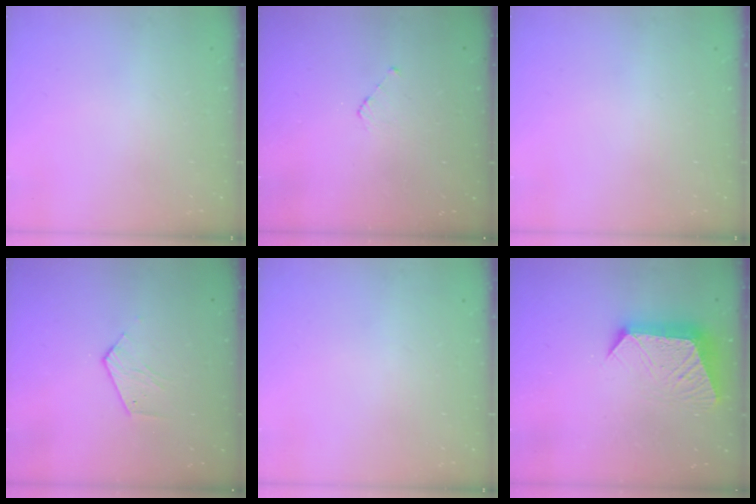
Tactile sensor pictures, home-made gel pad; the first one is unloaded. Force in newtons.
{"total": 3.9, "press": 3.9, "slide": 0.2}
{"total": 0.0}
{"total": 3.7, "press": 3.7, "slide": 0.3}
{"total": 0.0}
{"total": 11.8, "press": 11.7, "slide": 1.1}